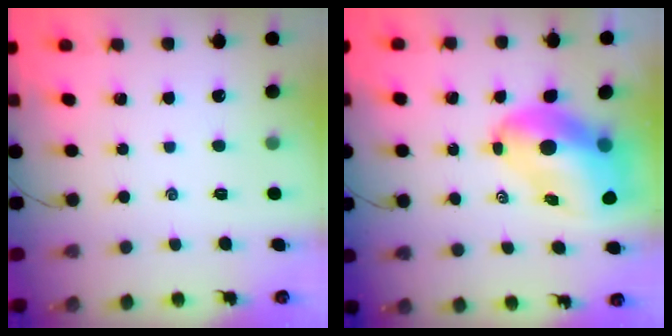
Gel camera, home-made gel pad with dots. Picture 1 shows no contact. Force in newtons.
{"total": 12.5, "press": 11.9, "slide": 3.7}